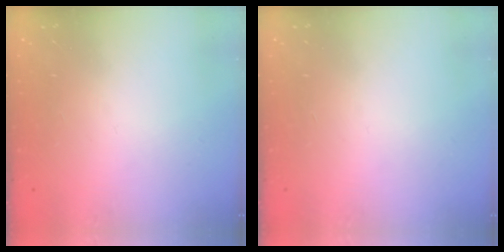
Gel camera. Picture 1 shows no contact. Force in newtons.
{"total": 0.0}